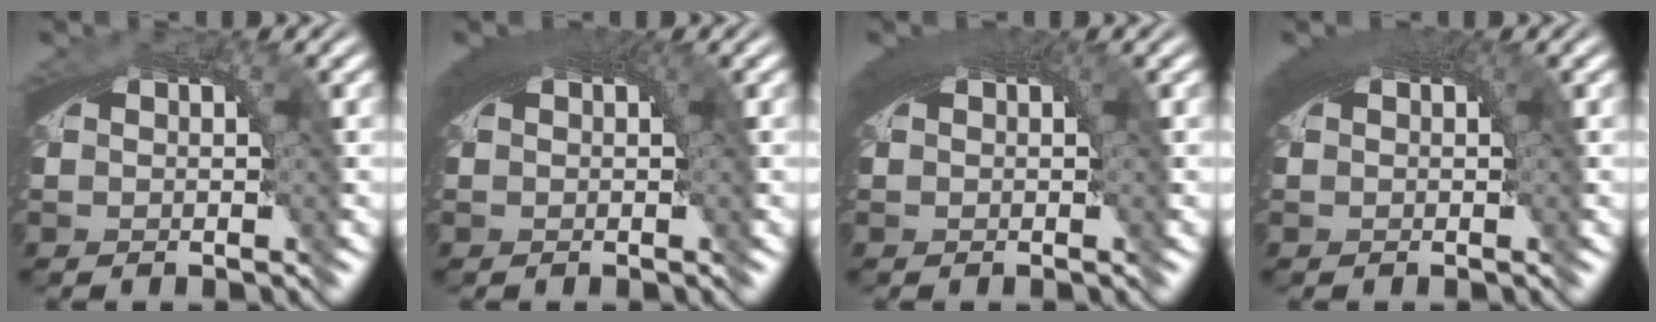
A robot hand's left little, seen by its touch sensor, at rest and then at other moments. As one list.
[{"total": 3.2, "force": [1.2, 0.8, 2.8], "torque": [-0.031, 0.011, 0.015]}, {"total": 3.0, "force": [1.2, 0.7, 2.6], "torque": [-0.028, 0.011, 0.015]}, {"total": 2.9, "force": [1.1, 0.8, 2.6], "torque": [-0.030, 0.009, 0.014]}]